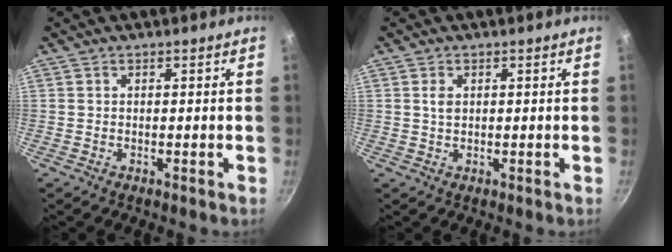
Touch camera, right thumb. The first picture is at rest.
{"total": 1.9, "force": [0.5, 1.2, 1.3], "torque": [-0.024, -0.001, 0.010]}